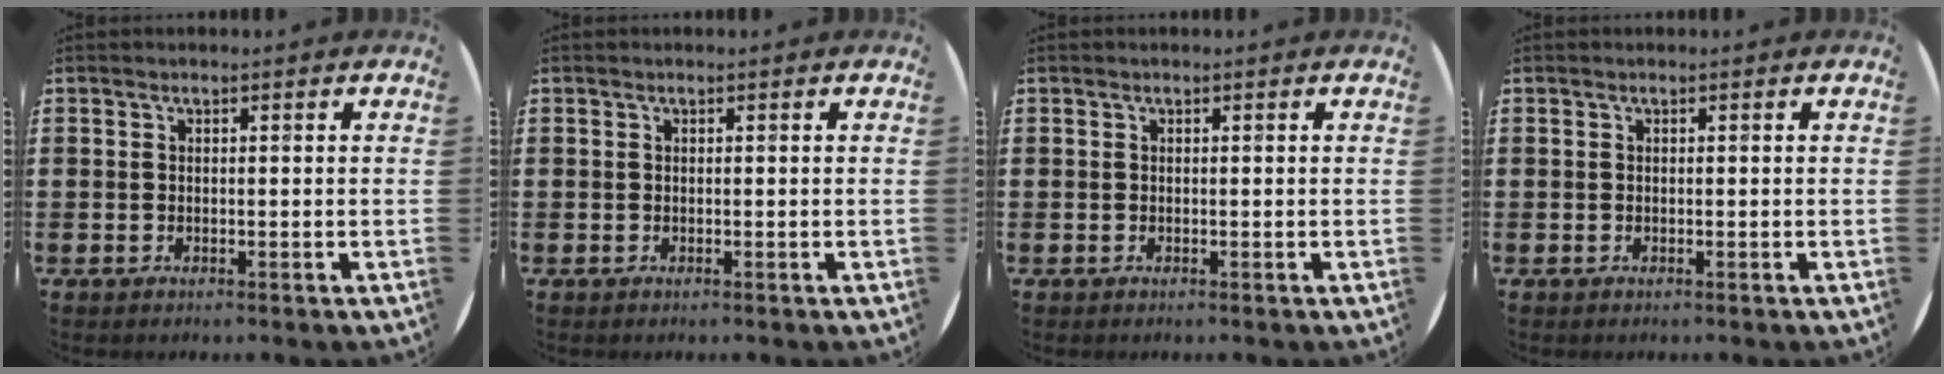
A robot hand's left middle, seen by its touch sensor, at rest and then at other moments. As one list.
[{"total": 0.0}, {"total": 0.0}, {"total": 0.0}]